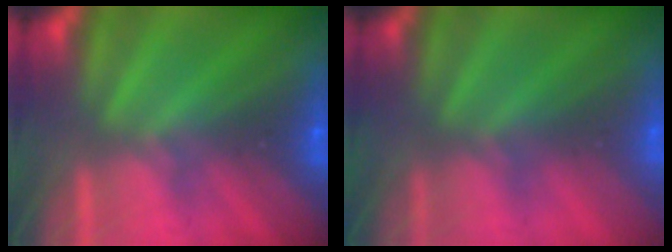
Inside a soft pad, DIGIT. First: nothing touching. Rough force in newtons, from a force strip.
{"total": 2.5}